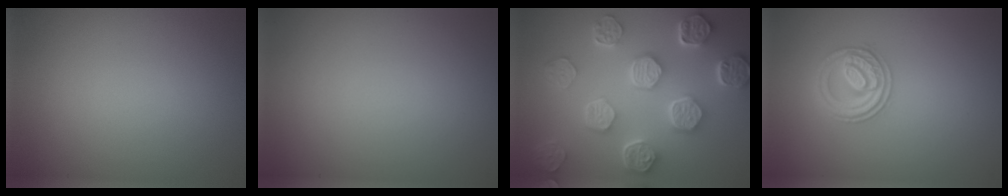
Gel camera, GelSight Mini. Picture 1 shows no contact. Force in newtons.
{"total": 0.0}
{"total": 7.9, "press": 6.1, "slide": 5.0}
{"total": 2.7, "press": 2.6, "slide": 0.3}